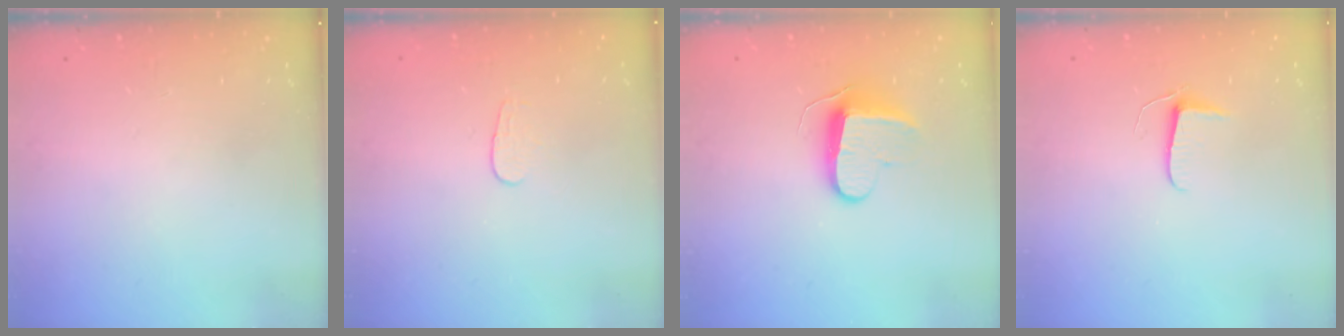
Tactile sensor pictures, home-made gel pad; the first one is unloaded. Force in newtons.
{"total": 4.0, "press": 4.0, "slide": 0.3}
{"total": 9.6, "press": 9.6, "slide": 0.4}
{"total": 5.5, "press": 5.5, "slide": 0.5}